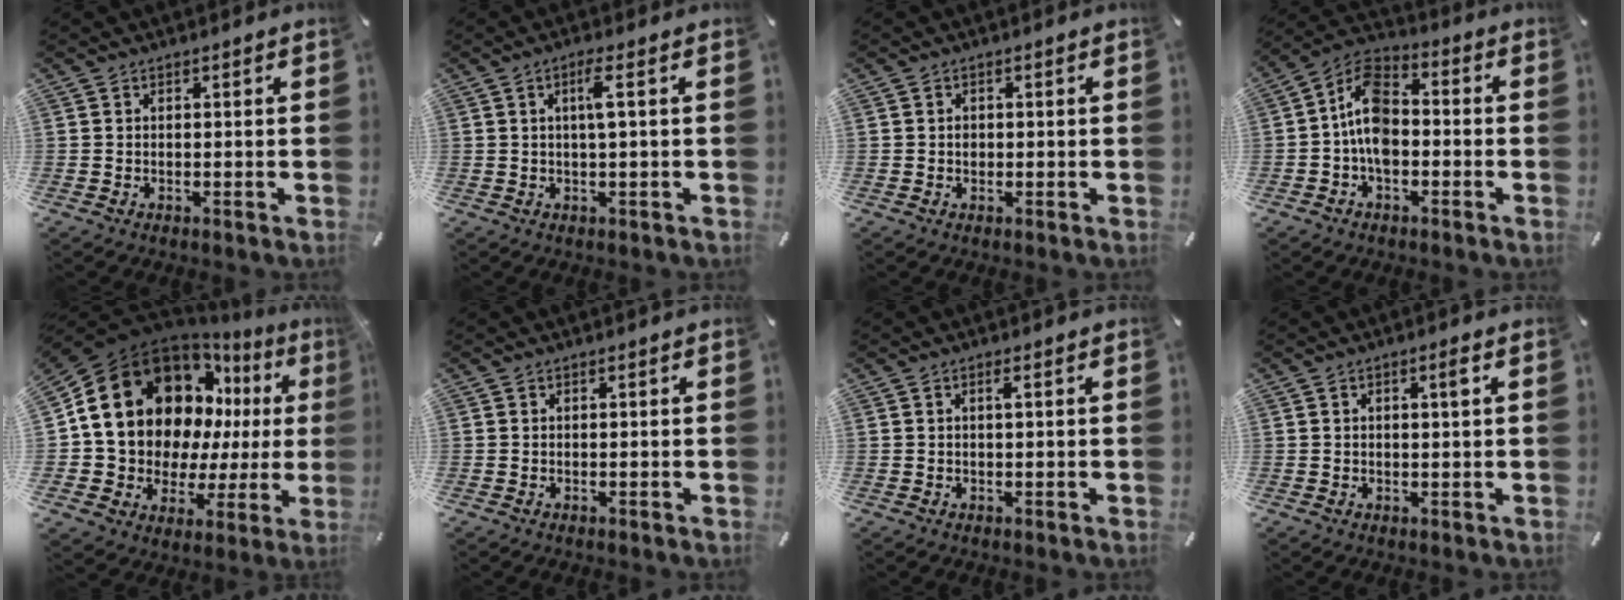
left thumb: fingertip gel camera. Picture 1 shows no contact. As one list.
[{"total": 4.3, "force": [0.8, 0.4, 4.2], "torque": [-0.076, -0.002, 0.008]}, {"total": 1.3, "force": [-0.1, 1.1, 0.6], "torque": [-0.011, 0.006, -0.003]}, {"total": 9.8, "force": [-2.0, 6.3, 7.2], "torque": [-0.151, 0.014, -0.038]}, {"total": 21.9, "force": [8.5, 16.0, 12.3], "torque": [-0.207, -0.066, 0.177]}, {"total": 0.0}, {"total": 1.2, "force": [0.2, 0.1, 1.2], "torque": [-0.024, 0.001, 0.003]}, {"total": 2.1, "force": [0.7, 0.5, 1.9], "torque": [-0.030, 0.002, 0.008]}]